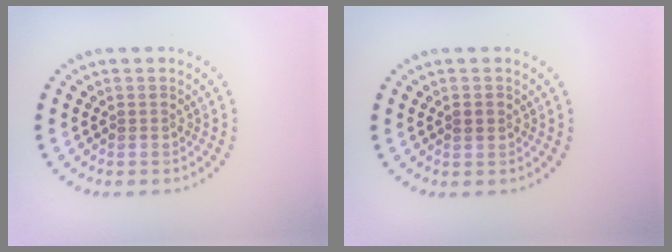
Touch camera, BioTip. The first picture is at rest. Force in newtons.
{"total": 1.3, "press": 1.3, "slide": 0.1}